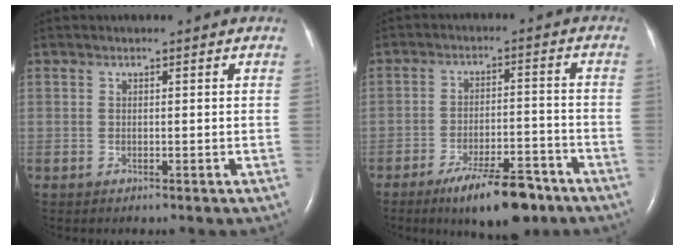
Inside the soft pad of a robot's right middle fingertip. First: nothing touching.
{"total": 10.6, "force": [-7.5, 2.6, 7.0], "torque": [-0.108, -0.007, -0.117]}